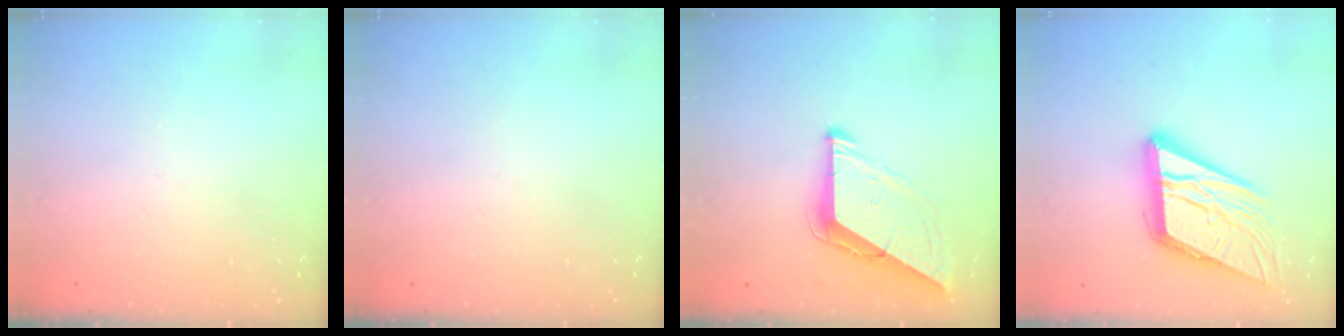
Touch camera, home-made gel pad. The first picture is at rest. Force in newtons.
{"total": 0.0}
{"total": 10.0, "press": 9.9, "slide": 1.0}
{"total": 20.0, "press": 19.7, "slide": 3.6}